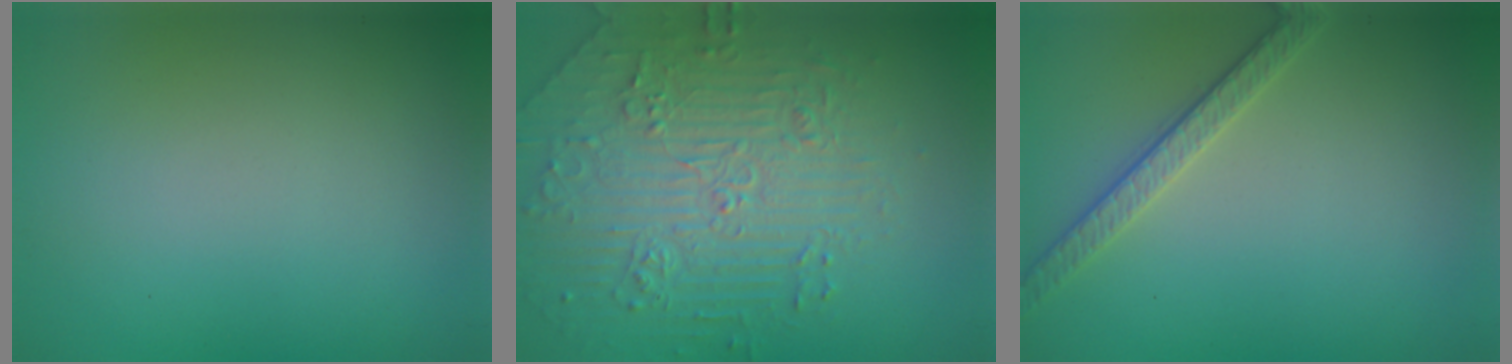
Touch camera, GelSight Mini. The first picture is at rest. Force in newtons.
{"total": 4.7, "press": 4.6, "slide": 0.8}
{"total": 2.7, "press": 2.6, "slide": 0.6}